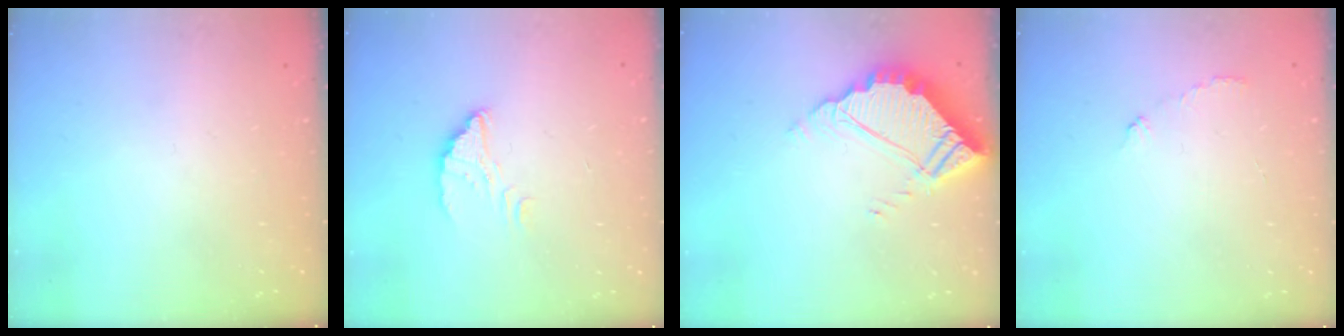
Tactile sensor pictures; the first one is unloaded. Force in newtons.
{"total": 3.2, "press": 3.2, "slide": 0.2}
{"total": 7.2, "press": 7.1, "slide": 0.4}
{"total": 3.6, "press": 3.6, "slide": 0.3}